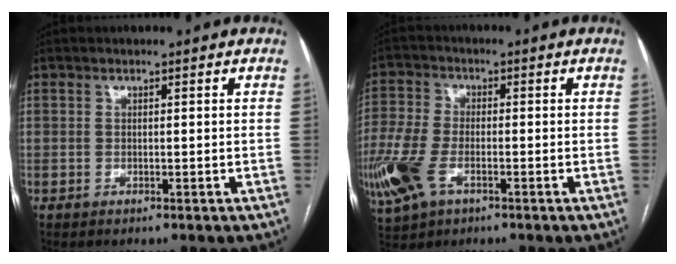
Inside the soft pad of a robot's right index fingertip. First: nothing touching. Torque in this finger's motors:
{"motor_torque": [0.84, -0.47, 0.55, 0.21]}